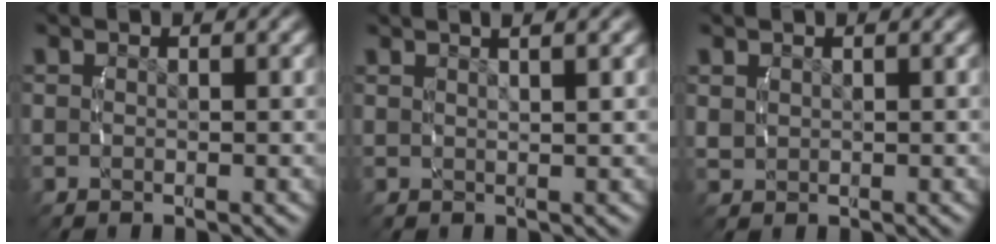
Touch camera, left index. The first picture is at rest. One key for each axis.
{"total": 2.8, "fx": 2.0, "fy": -0.1, "fz": 1.9, "tx": -0.024, "ty": 0.009, "tz": 0.035}
{"total": 1.1, "fx": 0.6, "fy": 0.8, "fz": 0.4, "tx": -0.019, "ty": -0.005, "tz": 0.020}